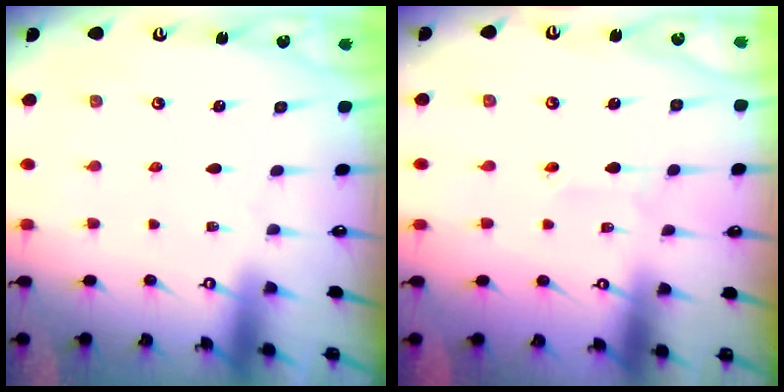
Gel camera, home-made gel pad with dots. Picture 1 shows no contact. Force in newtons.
{"total": 2.7, "press": 2.5, "slide": 0.9}